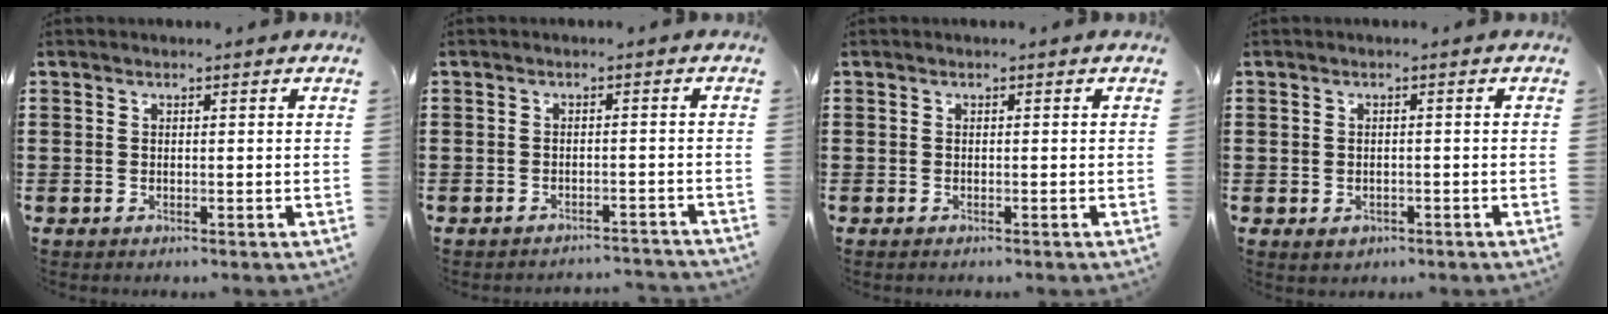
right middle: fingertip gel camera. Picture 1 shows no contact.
{"total": 1.9, "force": [-1.9, -0.1, 0.1], "torque": [-0.007, -0.001, -0.040]}
{"total": 0.0}
{"total": 1.2, "force": [-0.6, 1.0, 0.3], "torque": [-0.009, 0.001, -0.013]}